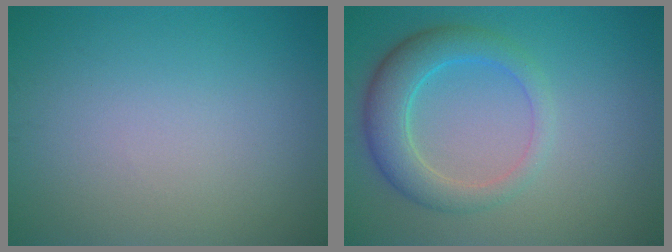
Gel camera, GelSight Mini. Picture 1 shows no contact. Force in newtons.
{"total": 4.6, "press": 4.6, "slide": 0.3}